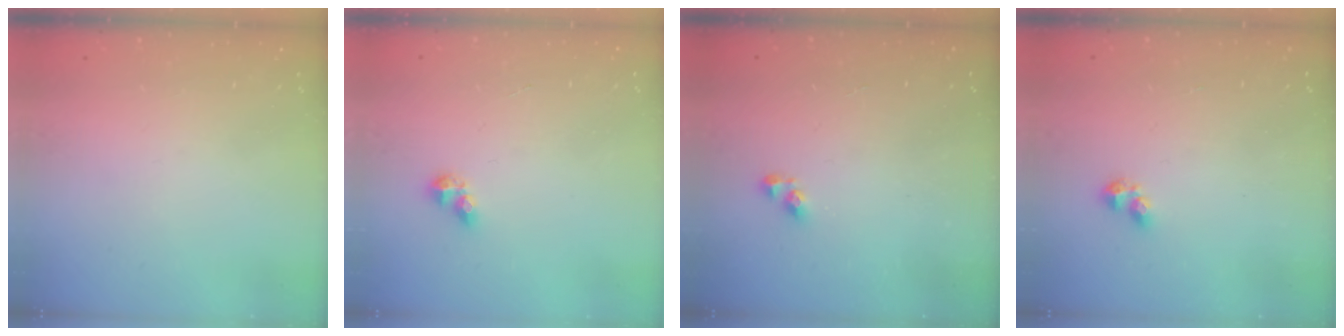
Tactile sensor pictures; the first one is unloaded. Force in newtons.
{"total": 4.8, "press": 4.8, "slide": 0.6}
{"total": 4.1, "press": 4.1, "slide": 0.5}
{"total": 2.3, "press": 2.2, "slide": 0.6}